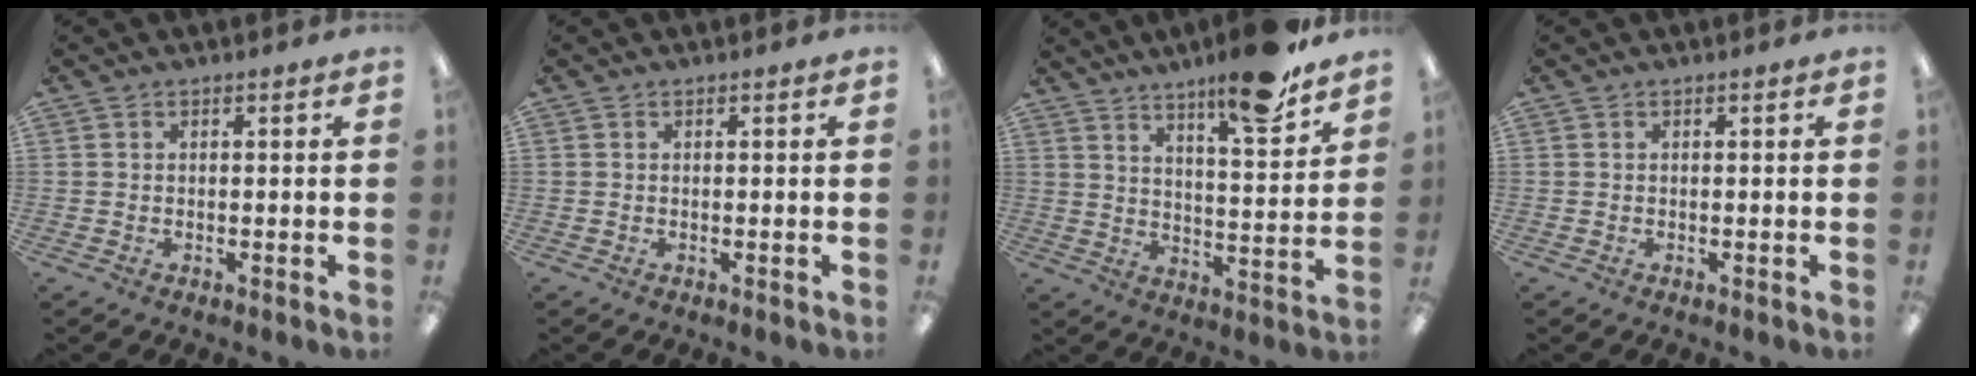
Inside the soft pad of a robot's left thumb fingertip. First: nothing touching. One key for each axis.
{"total": 0.0}
{"total": 14.3, "fx": 11.2, "fy": 2.5, "fz": 8.6, "tx": -0.123, "ty": -0.072, "tz": 0.180}
{"total": 0.0}